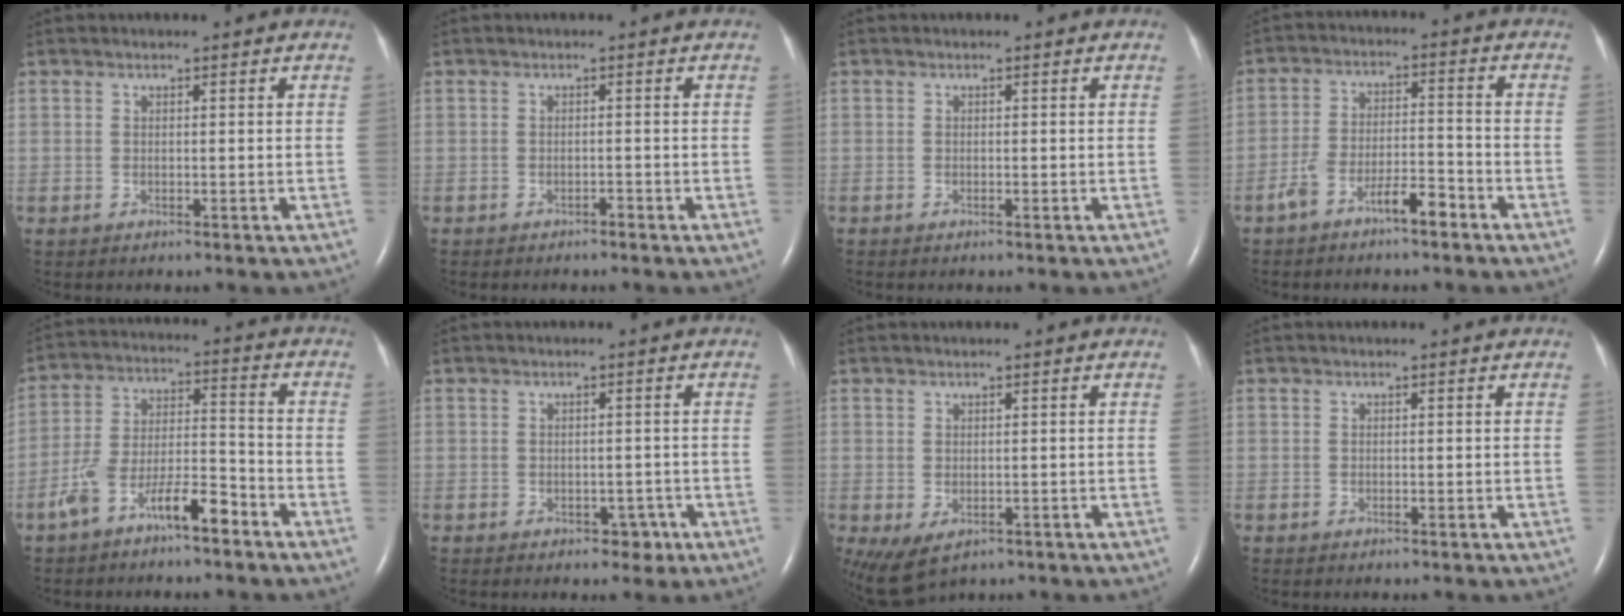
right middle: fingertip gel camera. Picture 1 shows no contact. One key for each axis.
{"total": 0.7, "fx": -0.6, "fy": 0.2, "fz": 0.3, "tx": -0.006, "ty": 0.000, "tz": -0.011}
{"total": 0.0}
{"total": 6.3, "fx": -4.4, "fy": 1.5, "fz": 4.3, "tx": -0.086, "ty": 0.018, "tz": -0.076}
{"total": 9.2, "fx": -6.2, "fy": 2.2, "fz": 6.4, "tx": -0.126, "ty": 0.017, "tz": -0.112}
{"total": 2.4, "fx": -1.2, "fy": 1.7, "fz": 1.2, "tx": -0.007, "ty": 0.004, "tz": -0.009}
{"total": 5.4, "fx": -2.4, "fy": 3.3, "fz": 3.5, "tx": -0.063, "ty": -0.012, "tz": -0.028}
{"total": 0.0}